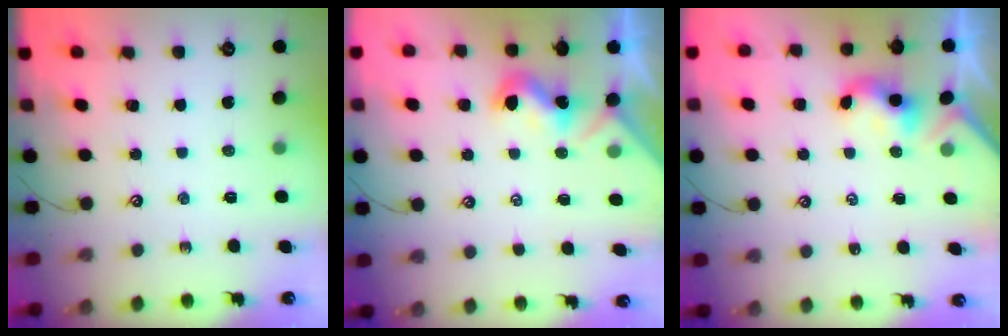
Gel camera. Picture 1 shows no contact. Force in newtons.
{"total": 1.3, "press": 1.2, "slide": 0.3}
{"total": 2.3, "press": 2.3, "slide": 0.2}